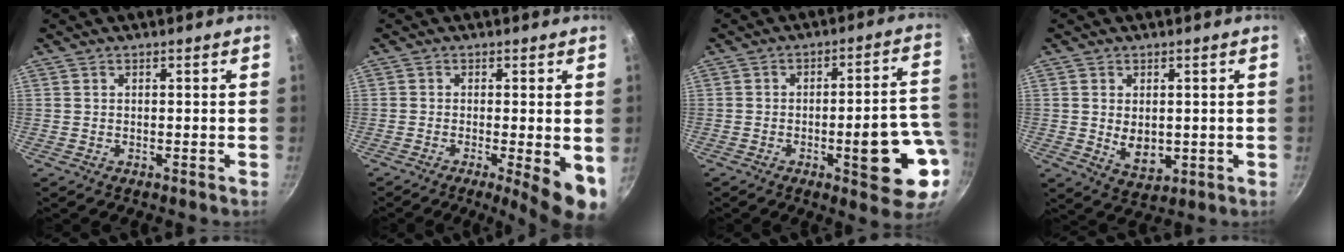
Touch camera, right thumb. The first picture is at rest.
{"total": 8.7, "force": [-2.1, 2.0, 8.2], "torque": [-0.105, -0.007, -0.027]}
{"total": 14.9, "force": [-4.2, 4.4, 13.6], "torque": [-0.141, 0.031, -0.053]}
{"total": 5.9, "force": [0.1, 4.0, 4.4], "torque": [-0.064, -0.014, 0.013]}